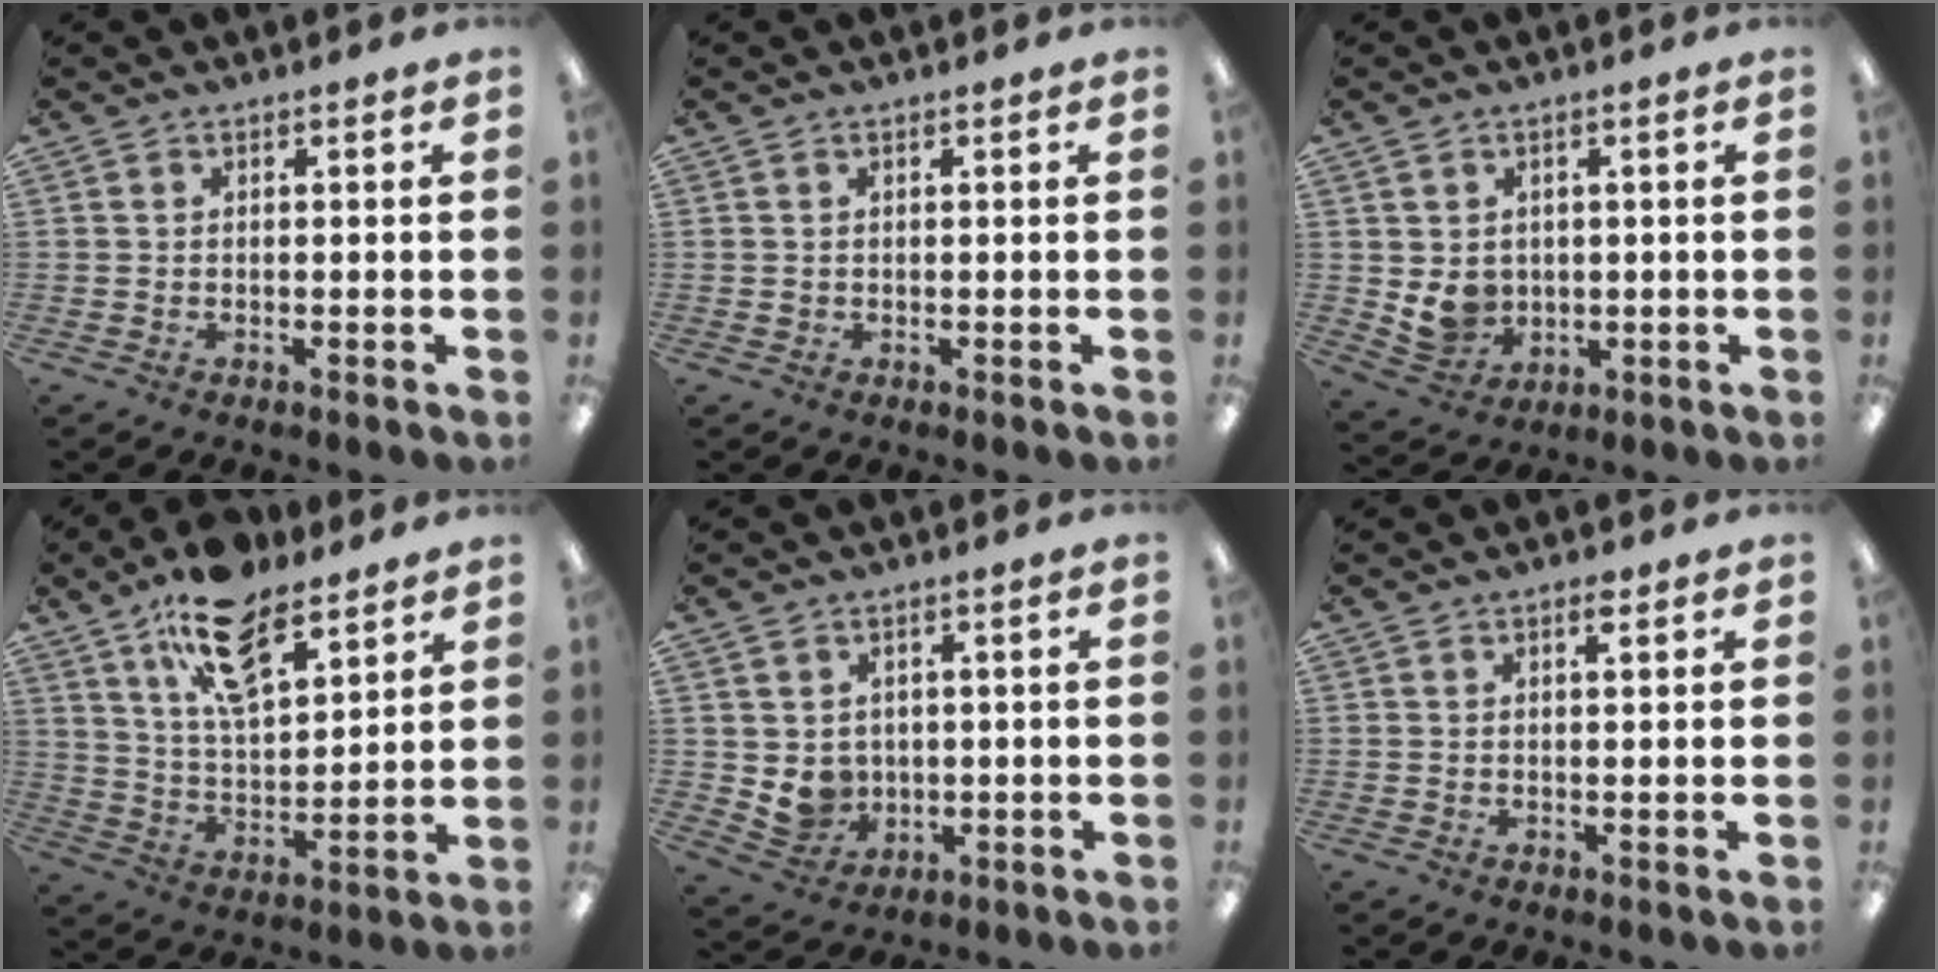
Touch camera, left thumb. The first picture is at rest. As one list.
[{"total": 0.6, "force": [0.3, 0.4, 0.2], "torque": [-0.005, 0.004, 0.004]}, {"total": 6.2, "force": [1.2, 5.7, 2.2], "torque": [-0.042, -0.007, 0.027]}, {"total": 16.0, "force": [10.5, 7.2, 9.6], "torque": [-0.161, -0.043, 0.185]}, {"total": 5.5, "force": [1.8, 5.1, 1.2], "torque": [-0.028, -0.011, 0.040]}, {"total": 1.8, "force": [1.2, 0.5, 1.2], "torque": [-0.011, -0.007, 0.018]}]